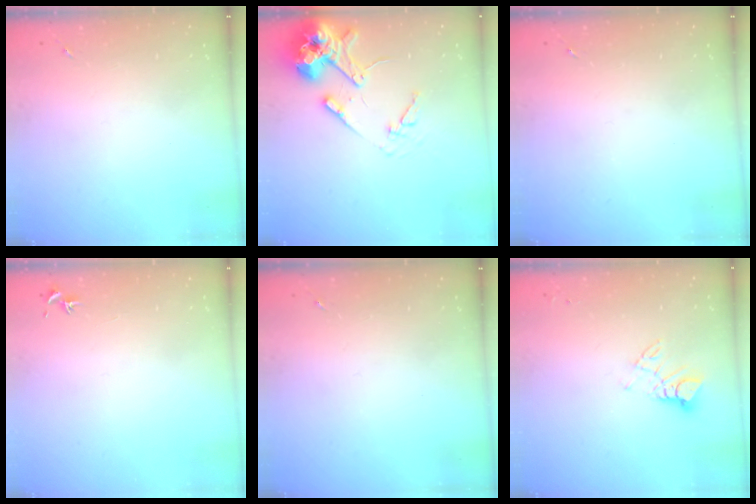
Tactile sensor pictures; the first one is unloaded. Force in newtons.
{"total": 14.9, "press": 14.7, "slide": 2.3}
{"total": 0.0}
{"total": 0.7, "press": 0.7, "slide": 0.3}
{"total": 0.0}
{"total": 6.2, "press": 6.1, "slide": 0.4}